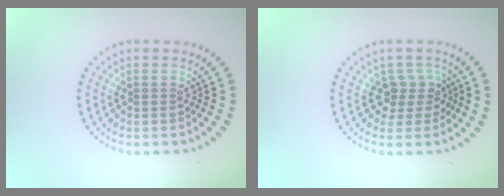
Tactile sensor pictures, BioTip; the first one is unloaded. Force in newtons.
{"total": 2.4, "press": 2.0, "slide": 1.4}